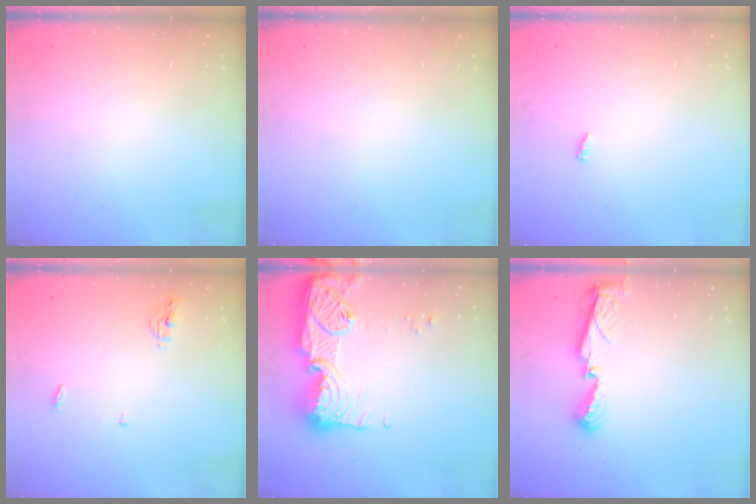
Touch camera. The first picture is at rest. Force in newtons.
{"total": 0.0}
{"total": 2.8, "press": 2.7, "slide": 0.3}
{"total": 7.2, "press": 4.7, "slide": 5.5}
{"total": 21.0, "press": 20.1, "slide": 6.1}
{"total": 7.7, "press": 7.7, "slide": 0.8}